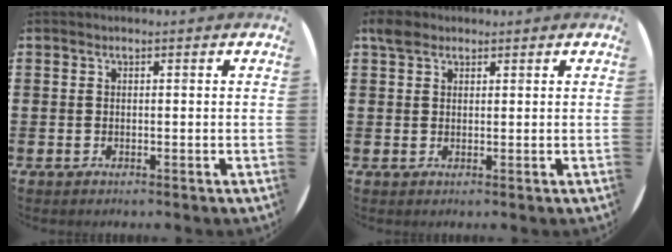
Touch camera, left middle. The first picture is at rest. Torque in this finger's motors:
{"motor_torque": [0.58, -0.46, -0.01, -0.01]}